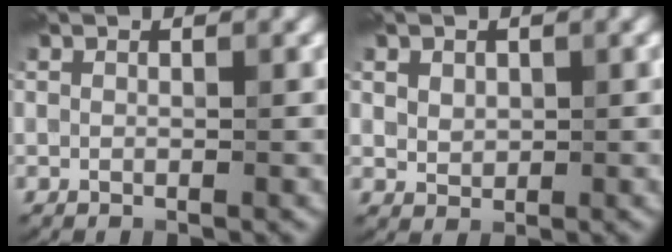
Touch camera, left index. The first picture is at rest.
{"total": 3.0, "force": [1.4, 2.2, 1.5], "torque": [-0.036, 0.013, 0.024]}